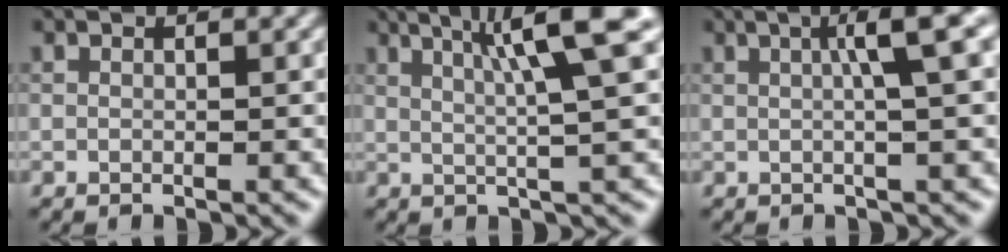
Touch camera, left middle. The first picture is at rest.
{"total": 7.0, "force": [2.7, 0.8, 6.3], "torque": [-0.087, 0.017, 0.044]}
{"total": 4.7, "force": [1.1, 0.6, 4.5], "torque": [-0.061, 0.016, 0.015]}